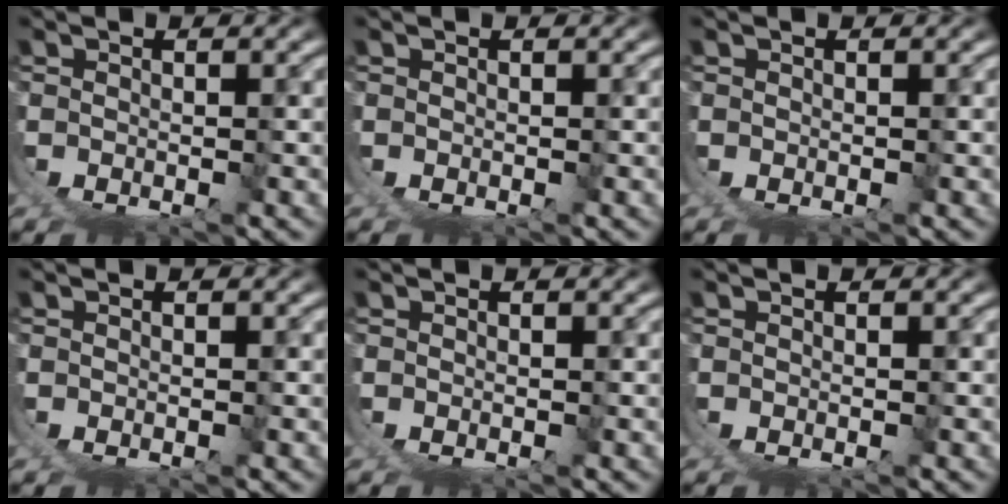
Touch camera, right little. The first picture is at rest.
{"total": 0.0}
{"total": 0.0}
{"total": 0.0}
{"total": 0.0}
{"total": 0.0}